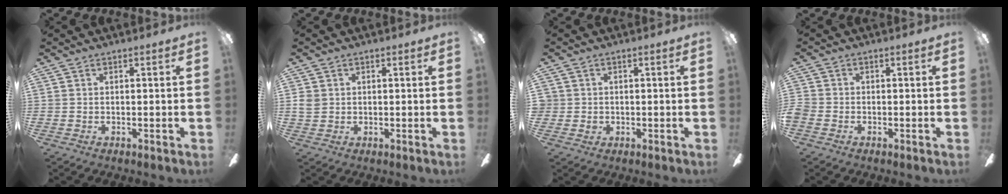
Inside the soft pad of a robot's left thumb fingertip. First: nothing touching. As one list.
[{"total": 2.8, "force": [0.7, 2.6, 1.0], "torque": [-0.014, 0.000, 0.014]}, {"total": 1.9, "force": [-0.2, 1.9, 0.2], "torque": [0.001, -0.001, -0.006]}, {"total": 2.0, "force": [-1.3, 1.4, 0.8], "torque": [-0.010, 0.006, -0.023]}]